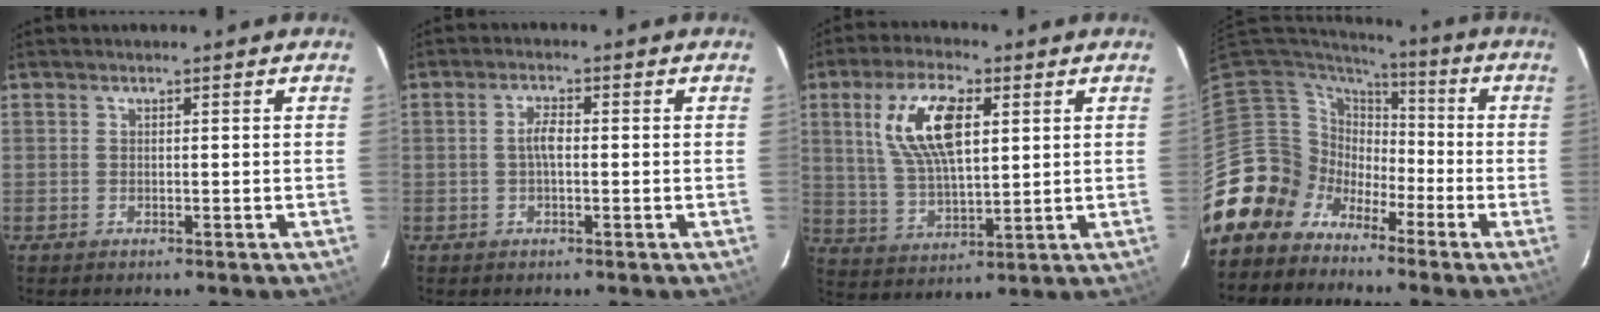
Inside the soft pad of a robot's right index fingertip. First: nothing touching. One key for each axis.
{"total": 2.4, "fx": -0.2, "fy": 0.9, "fz": 2.2, "tx": -0.045, "ty": 0.005, "tz": -0.003}
{"total": 13.1, "fx": 4.4, "fy": 5.4, "fz": 11.0, "tx": -0.215, "ty": 0.009, "tz": 0.090}
{"total": 11.1, "fx": -6.2, "fy": 9.2, "fz": 0.7, "tx": -0.040, "ty": 0.034, "tz": -0.123}